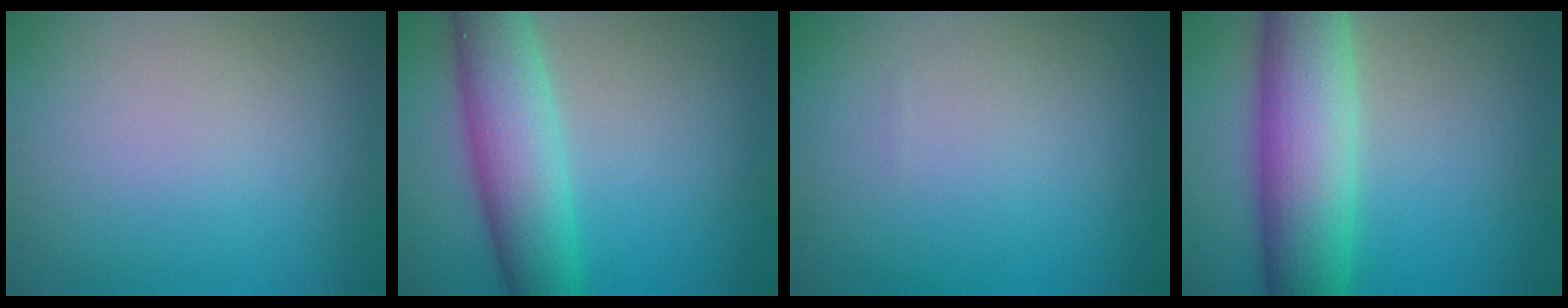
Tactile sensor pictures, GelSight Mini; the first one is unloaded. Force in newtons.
{"total": 6.9, "press": 6.9, "slide": 0.2}
{"total": 0.0}
{"total": 9.0, "press": 9.0, "slide": 0.2}